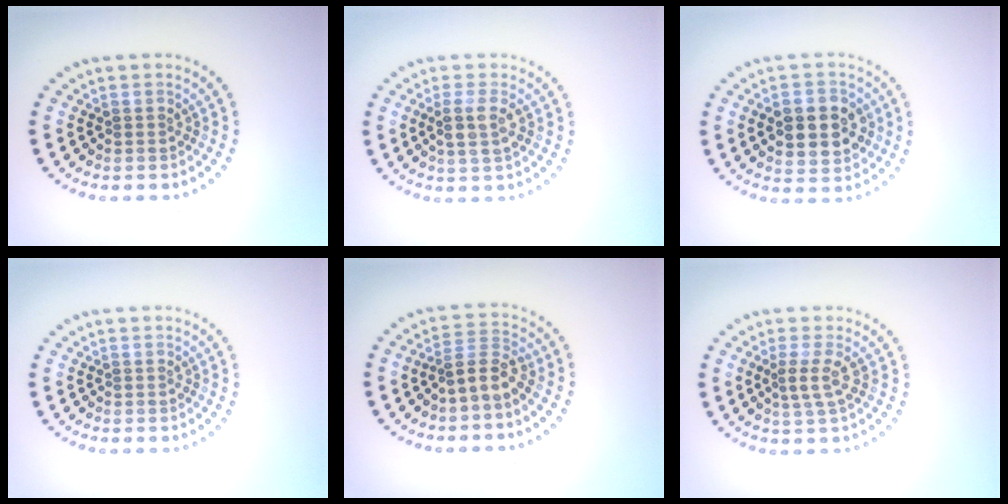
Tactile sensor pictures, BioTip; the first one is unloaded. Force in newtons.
{"total": 2.5, "press": 2.2, "slide": 1.0}
{"total": 5.6, "press": 5.6, "slide": 0.5}
{"total": 0.0}
{"total": 2.5, "press": 2.0, "slide": 1.5}
{"total": 1.8, "press": 1.4, "slide": 1.0}